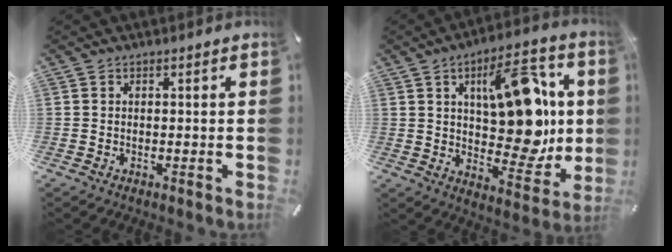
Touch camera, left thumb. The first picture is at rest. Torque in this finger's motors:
{"motor_torque": [0.88, 0.94, 0.84, 0.34, 0.22]}